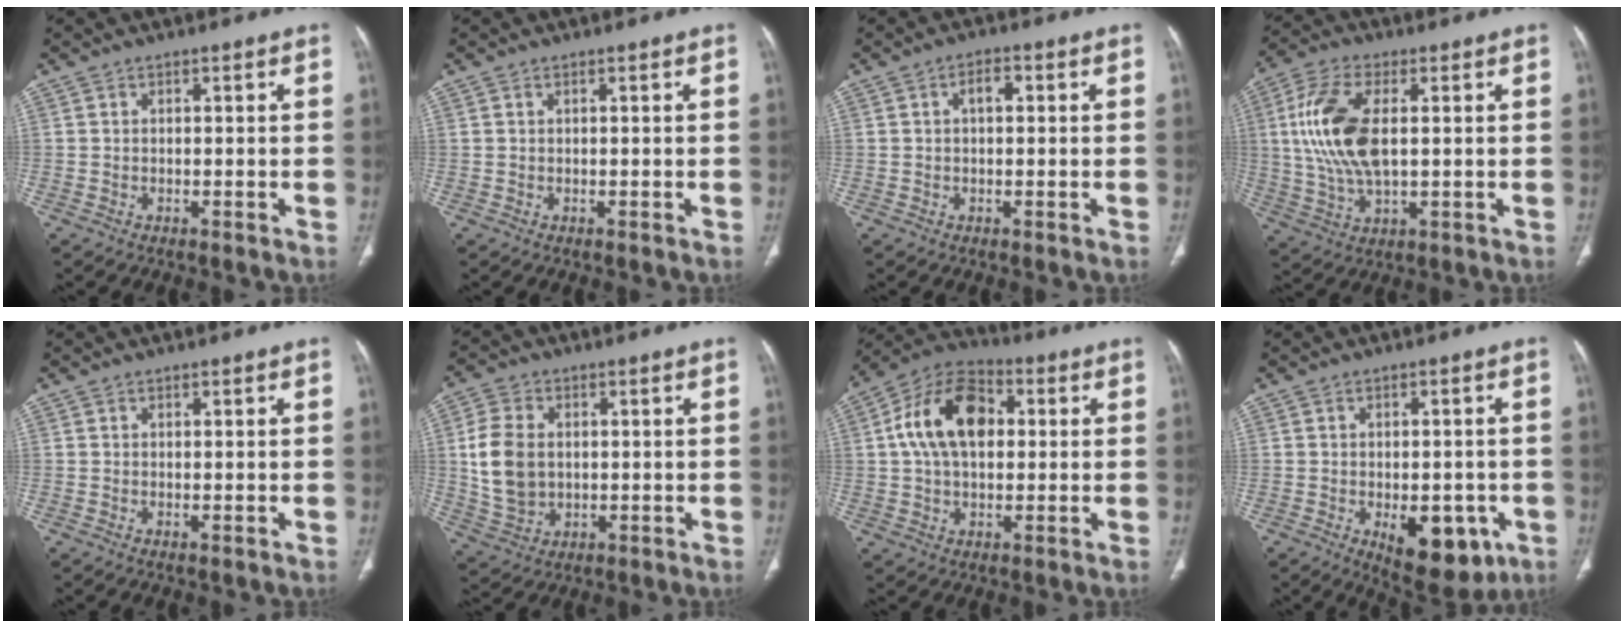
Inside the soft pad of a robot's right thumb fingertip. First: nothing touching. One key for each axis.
{"total": 0.0}
{"total": 2.7, "fx": 0.5, "fy": 1.5, "fz": 2.2, "tx": -0.034, "ty": 0.010, "tz": 0.006}
{"total": 14.2, "fx": 2.0, "fy": 6.8, "fz": 12.3, "tx": -0.265, "ty": 0.000, "tz": 0.041}
{"total": 0.0}
{"total": 10.8, "fx": 0.9, "fy": 8.0, "fz": 7.2, "tx": -0.137, "ty": -0.003, "tz": 0.025}
{"total": 15.1, "fx": 2.4, "fy": 9.6, "fz": 11.3, "tx": -0.189, "ty": 0.023, "tz": 0.032}
{"total": 12.2, "fx": -4.4, "fy": 6.6, "fz": 9.3, "tx": -0.098, "ty": 0.003, "tz": -0.045}